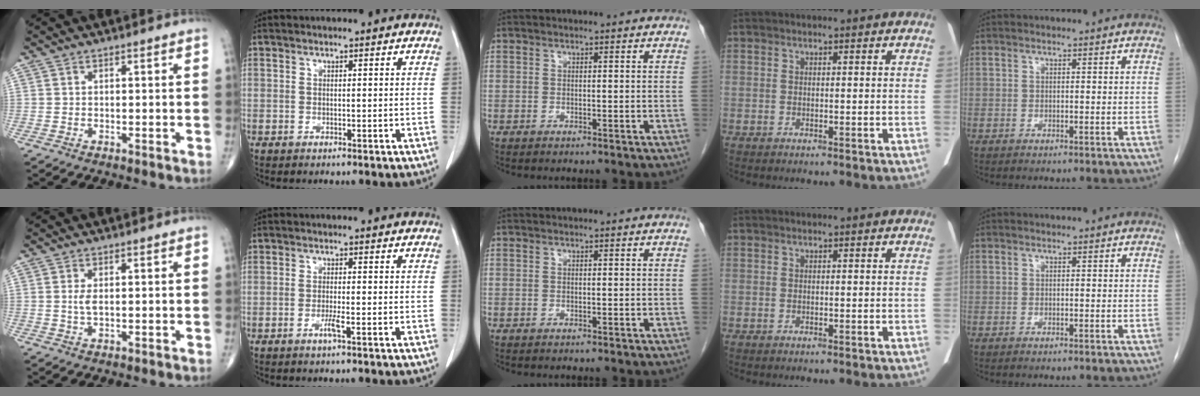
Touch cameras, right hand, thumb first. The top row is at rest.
{"thumb": {"total": 1.8, "force": [0.3, 0.6, 1.7], "torque": [-0.040, -0.002, 0.009]}, "index": {"total": 1.7, "force": [-0.9, -0.2, 1.5], "torque": [-0.031, -0.003, -0.017]}}